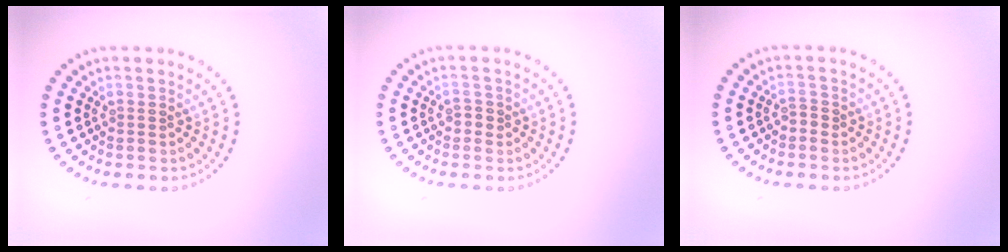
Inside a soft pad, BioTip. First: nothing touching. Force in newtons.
{"total": 1.0, "press": 1.0, "slide": 0.2}
{"total": 0.9, "press": 0.8, "slide": 0.3}